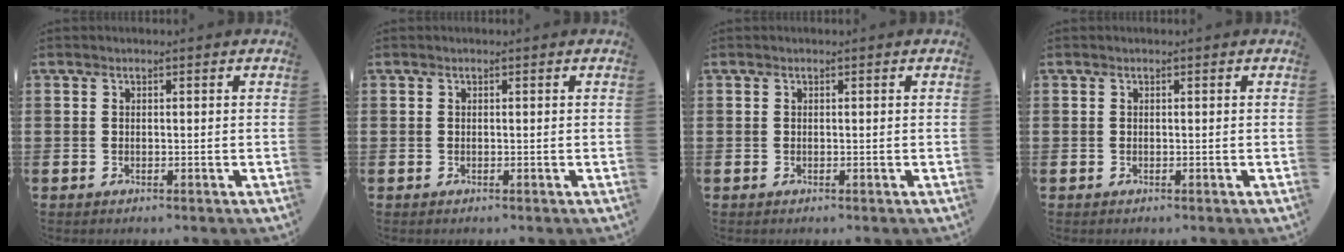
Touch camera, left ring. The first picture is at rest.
{"total": 0.0}
{"total": 0.0}
{"total": 0.0}